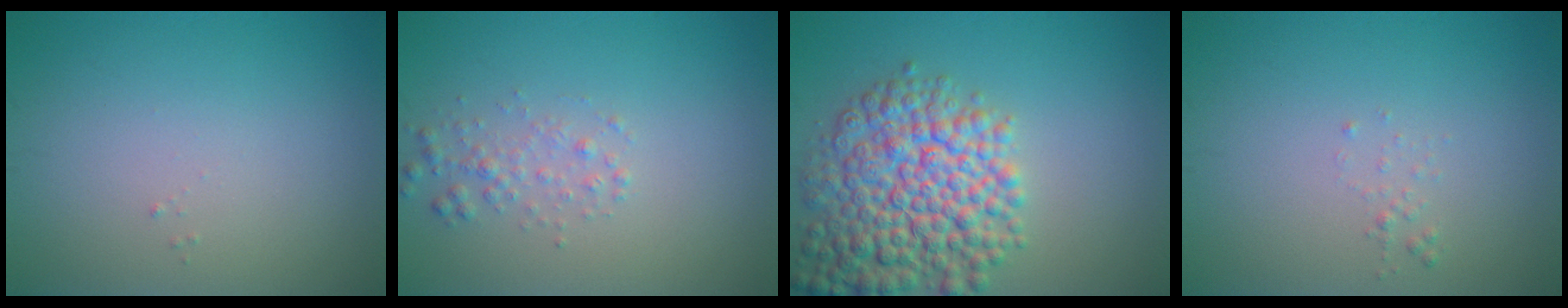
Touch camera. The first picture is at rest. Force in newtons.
{"total": 1.6, "press": 1.6, "slide": 0.0}
{"total": 9.2, "press": 9.2, "slide": 0.3}
{"total": 0.6, "press": 0.6, "slide": 0.1}